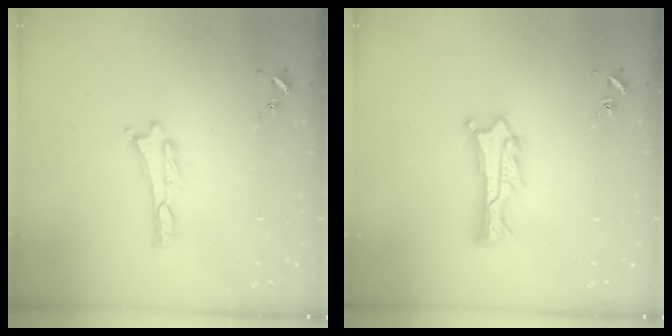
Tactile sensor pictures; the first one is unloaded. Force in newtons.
{"total": 2.2, "press": 2.2, "slide": 0.2}